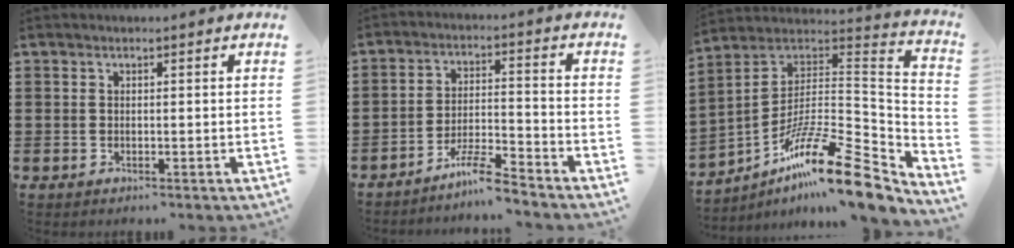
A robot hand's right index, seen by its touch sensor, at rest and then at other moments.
{"total": 6.1, "force": [-5.5, 0.3, 2.7], "torque": [-0.060, 0.000, -0.107]}
{"total": 16.5, "force": [-11.6, 3.2, 11.4], "torque": [-0.179, 0.025, -0.210]}